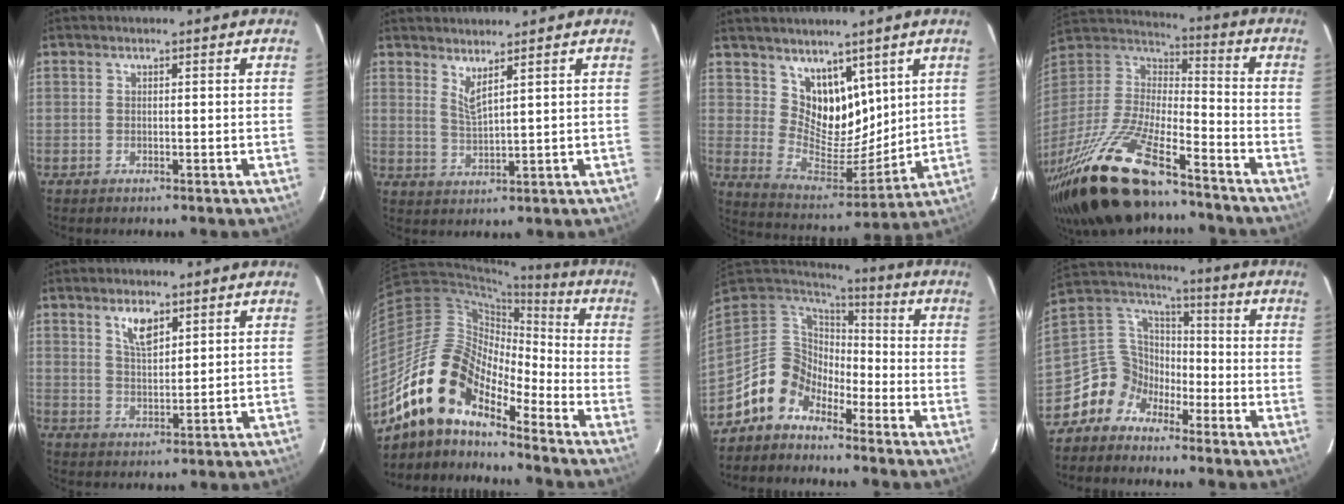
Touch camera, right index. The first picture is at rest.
{"total": 3.5, "force": [2.7, -0.1, 2.2], "torque": [-0.042, -0.010, 0.047]}
{"total": 11.6, "force": [7.1, 7.5, 5.3], "torque": [-0.084, -0.013, 0.142]}
{"total": 28.3, "force": [-19.8, 9.3, 18.0], "torque": [-0.371, -0.040, -0.343]}
{"total": 5.1, "force": [3.1, 2.0, 3.5], "torque": [-0.062, 0.001, 0.059]}
{"total": 17.6, "force": [-13.0, 6.7, 9.9], "torque": [-0.169, -0.005, -0.260]}
{"total": 9.9, "force": [-7.1, 6.5, 2.2], "torque": [-0.055, 0.034, -0.143]}
{"total": 8.9, "force": [-6.3, 6.2, 1.1], "torque": [-0.042, 0.046, -0.141]}